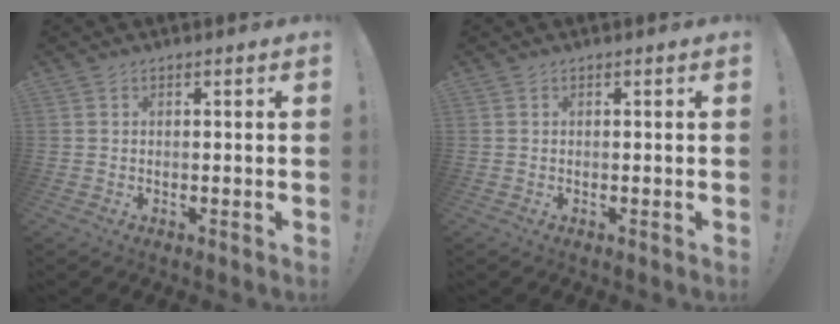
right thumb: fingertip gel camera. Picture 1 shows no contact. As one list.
[{"total": 0.0}]